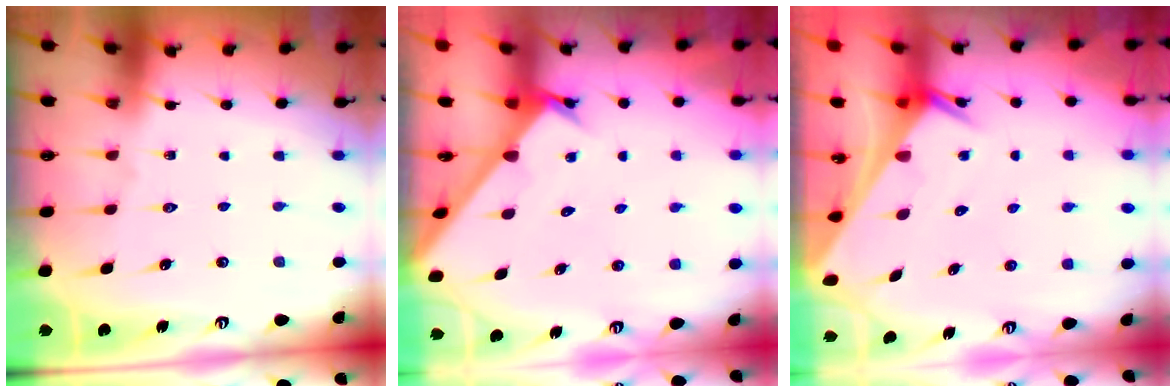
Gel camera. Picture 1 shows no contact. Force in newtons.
{"total": 2.6, "press": 2.6, "slide": 0.3}
{"total": 2.6, "press": 2.6, "slide": 0.1}